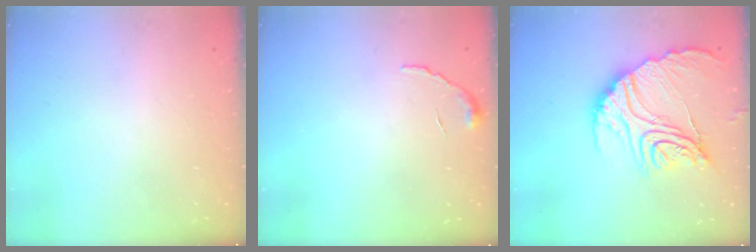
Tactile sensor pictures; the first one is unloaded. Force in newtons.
{"total": 5.0, "press": 5.0, "slide": 0.2}
{"total": 22.6, "press": 22.5, "slide": 2.3}